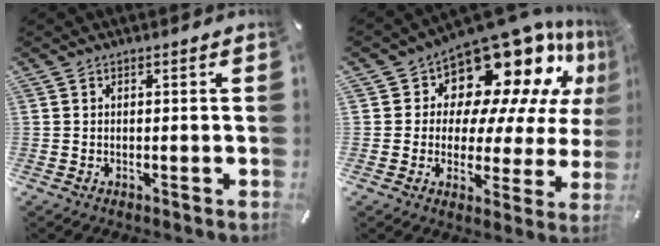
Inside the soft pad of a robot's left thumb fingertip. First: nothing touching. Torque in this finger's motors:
{"motor_torque": [2.12, 2.11, 1.70, -1.08, 0.16]}